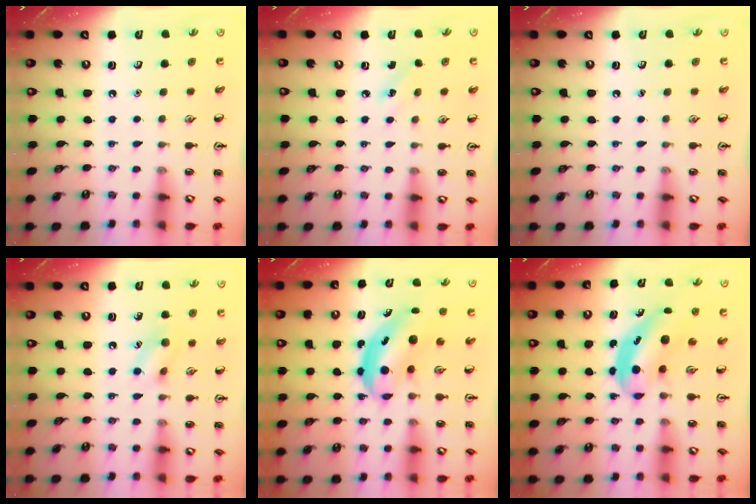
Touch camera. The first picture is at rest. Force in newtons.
{"total": 2.4, "press": 2.3, "slide": 0.9}
{"total": 0.0}
{"total": 8.3, "press": 8.2, "slide": 1.5}
{"total": 5.5, "press": 5.4, "slide": 1.2}
{"total": 4.7, "press": 4.6, "slide": 0.3}